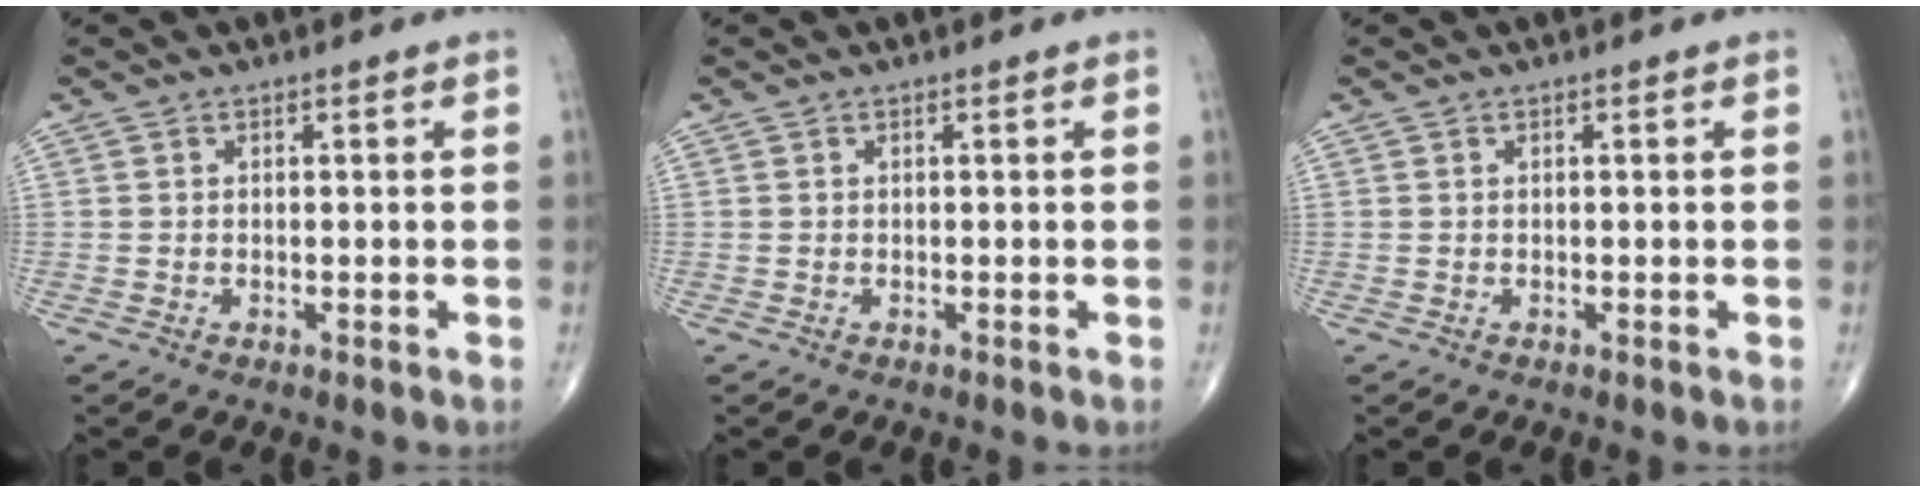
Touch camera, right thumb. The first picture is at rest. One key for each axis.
{"total": 0.0}
{"total": 0.0}